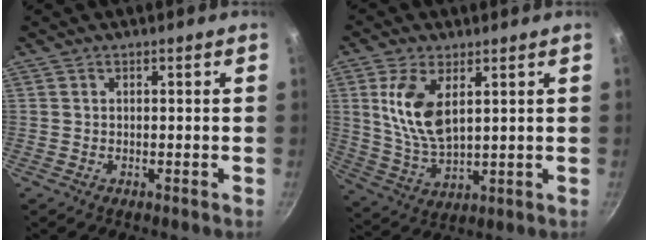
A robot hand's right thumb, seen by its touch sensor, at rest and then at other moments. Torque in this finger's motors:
{"motor_torque": [1.01, 0.88, 1.13, -0.03, 0.33]}